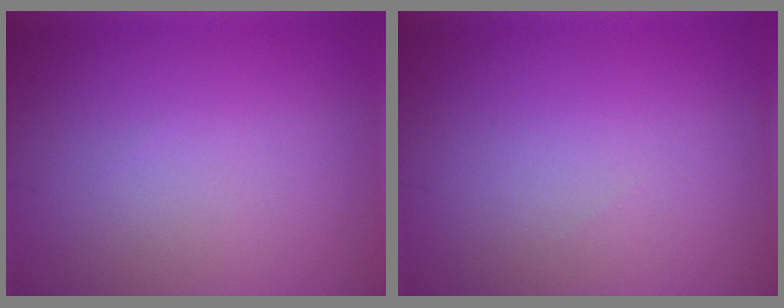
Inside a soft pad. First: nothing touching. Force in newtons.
{"total": 0.0}